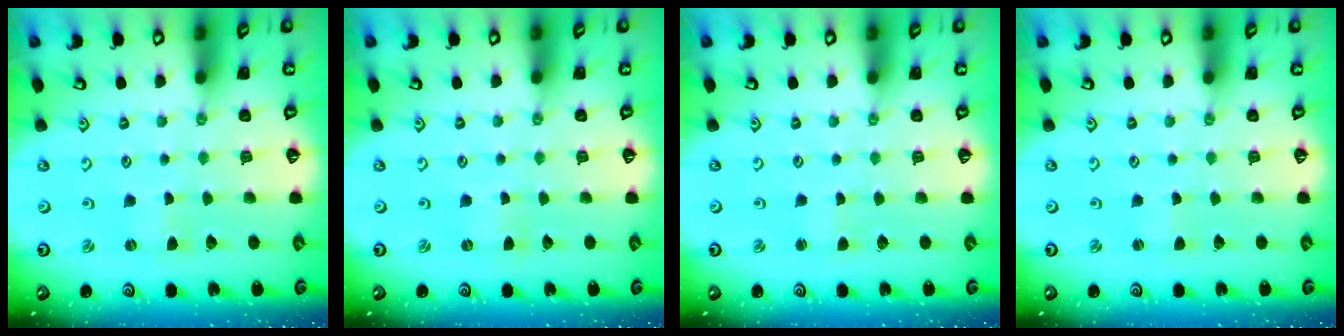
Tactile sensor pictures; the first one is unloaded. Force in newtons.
{"total": 0.0}
{"total": 1.3, "press": 1.3, "slide": 0.2}
{"total": 0.6, "press": 0.6, "slide": 0.0}